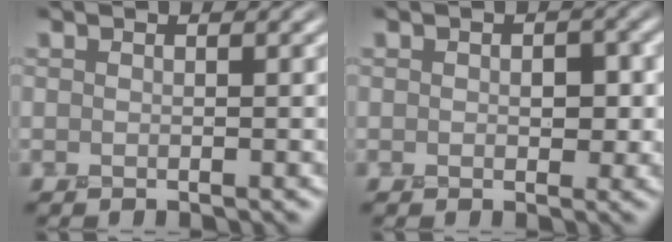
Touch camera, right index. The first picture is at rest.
{"total": 2.1, "force": [0.1, 1.5, 1.5], "torque": [-0.023, 0.002, 0.001]}